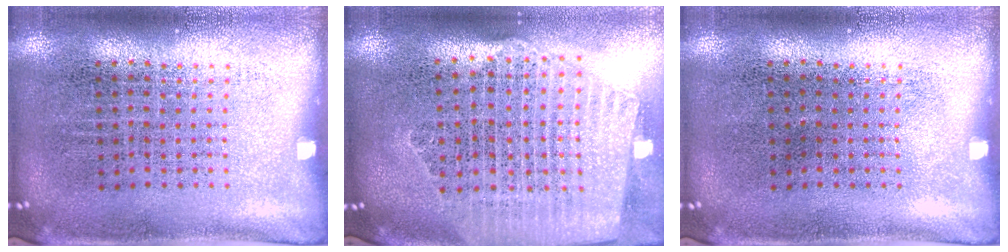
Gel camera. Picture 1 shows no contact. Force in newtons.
{"total": 2.4, "press": 2.2, "slide": 1.2}
{"total": 0.0}